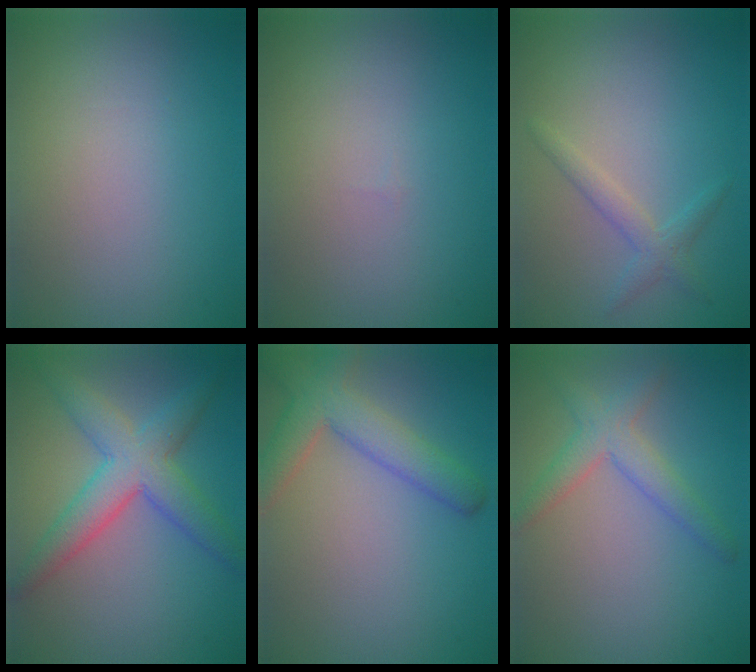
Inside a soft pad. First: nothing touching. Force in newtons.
{"total": 0.0}
{"total": 1.8, "press": 1.8, "slide": 0.0}
{"total": 5.4, "press": 5.4, "slide": 0.1}
{"total": 4.7, "press": 4.7, "slide": 0.3}
{"total": 3.1, "press": 3.1, "slide": 0.2}